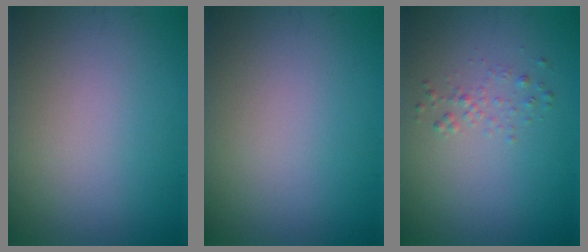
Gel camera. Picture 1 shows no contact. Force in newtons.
{"total": 0.0}
{"total": 1.0, "press": 1.0, "slide": 0.1}